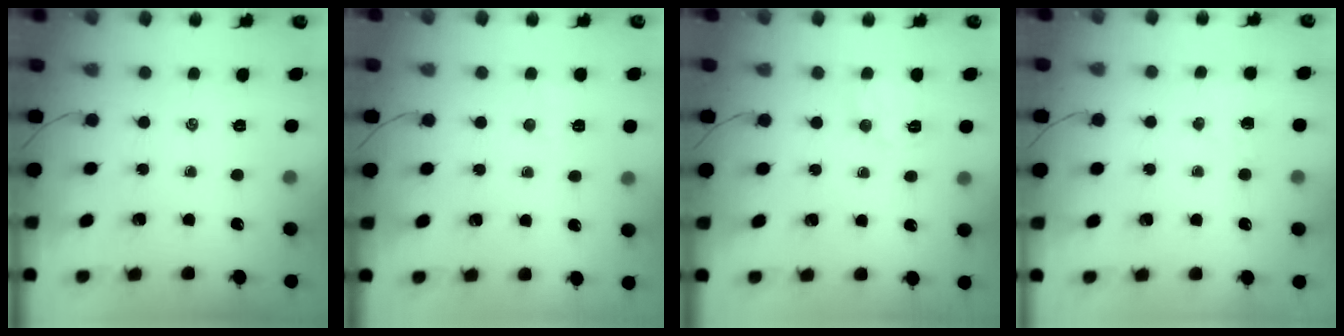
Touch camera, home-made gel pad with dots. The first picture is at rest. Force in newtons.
{"total": 3.0, "press": 2.9, "slide": 0.8}
{"total": 6.9, "press": 6.9, "slide": 1.0}
{"total": 3.0, "press": 2.9, "slide": 0.7}